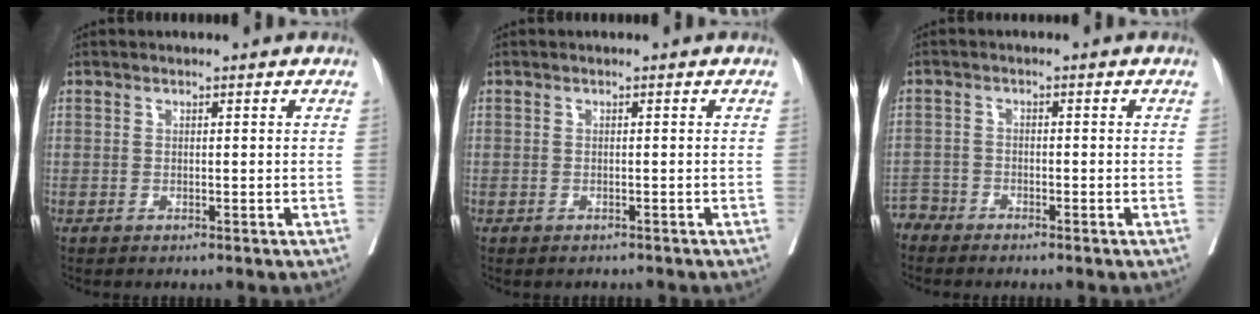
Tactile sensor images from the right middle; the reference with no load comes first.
{"total": 1.3, "force": [-1.1, 0.5, 0.3], "torque": [-0.008, -0.002, -0.017]}
{"total": 2.7, "force": [-2.6, 0.7, -0.5], "torque": [0.014, -0.003, -0.054]}